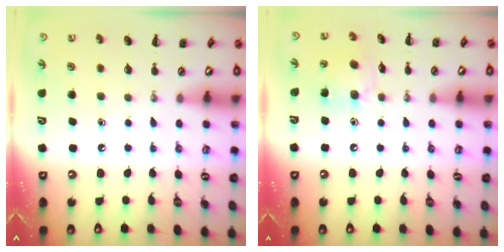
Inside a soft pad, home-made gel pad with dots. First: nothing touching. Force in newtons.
{"total": 9.4, "press": 9.4, "slide": 0.9}